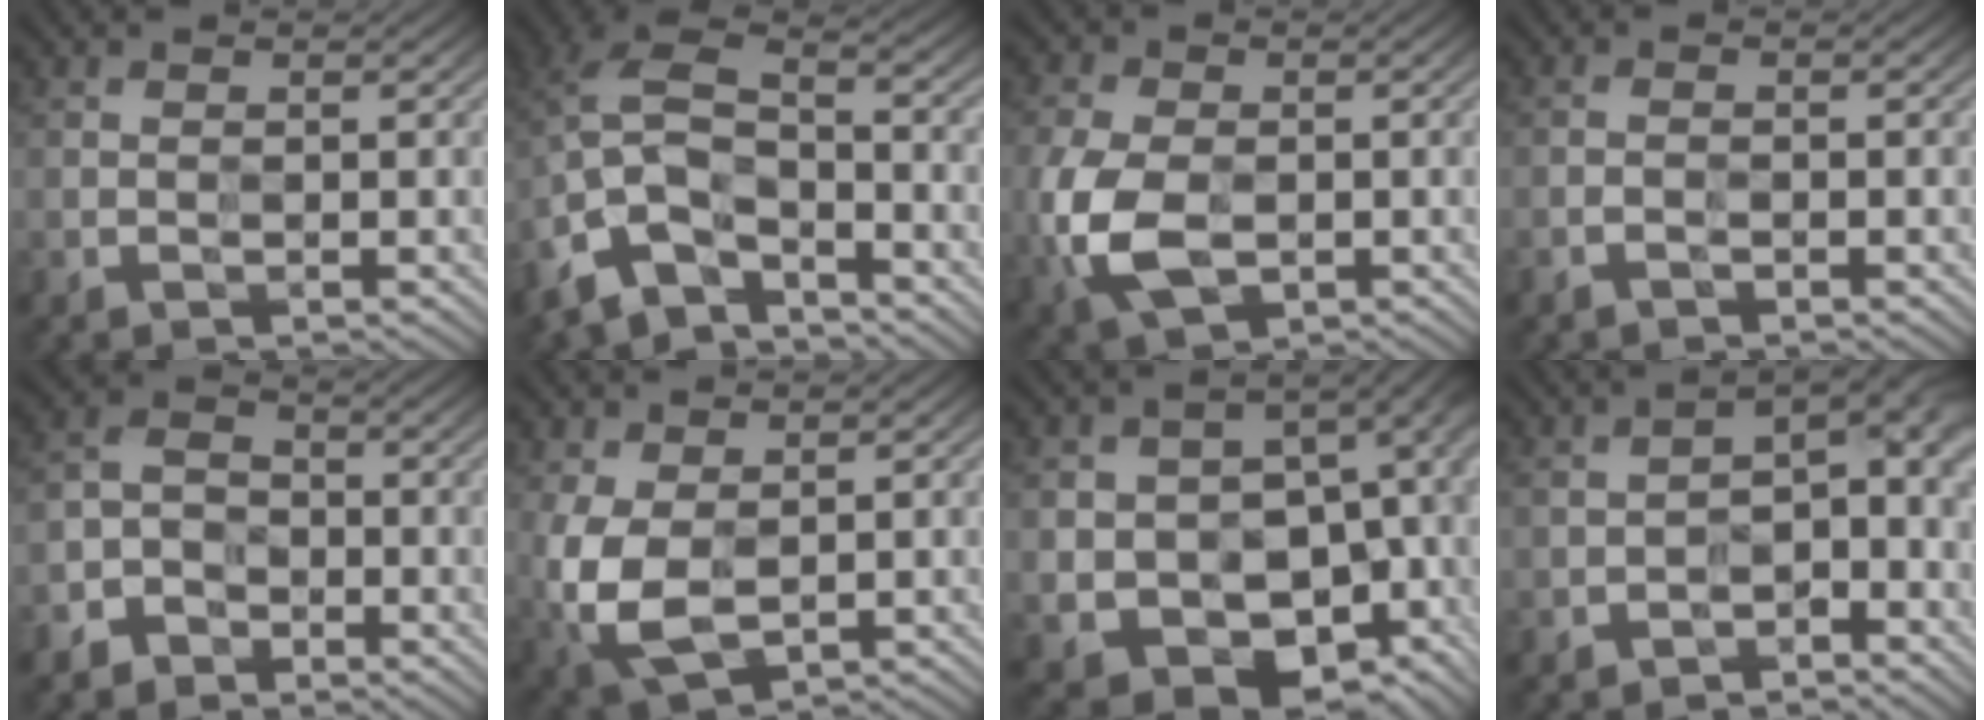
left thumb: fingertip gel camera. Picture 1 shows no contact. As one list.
[{"total": 11.2, "force": [-6.0, 4.8, 8.1], "torque": [-0.173, -0.003, -0.124]}, {"total": 8.6, "force": [-2.1, 5.6, 6.2], "torque": [-0.168, -0.017, -0.043]}, {"total": 1.1, "force": [-1.0, 0.2, 0.5], "torque": [-0.010, 0.000, -0.021]}, {"total": 4.9, "force": [-3.4, 3.3, 1.3], "torque": [-0.022, 0.003, -0.076]}, {"total": 7.3, "force": [-0.6, 4.6, 5.7], "torque": [-0.154, -0.016, -0.007]}, {"total": 16.2, "force": [-2.2, 11.8, 10.9], "torque": [-0.186, -0.061, 0.013]}, {"total": 6.9, "force": [-3.4, 3.5, 4.9], "torque": [-0.063, -0.004, -0.063]}]